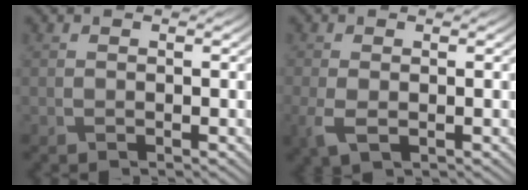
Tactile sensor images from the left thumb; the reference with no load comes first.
{"total": 3.0, "force": [-0.8, 1.8, 2.3], "torque": [-0.068, -0.013, -0.012]}